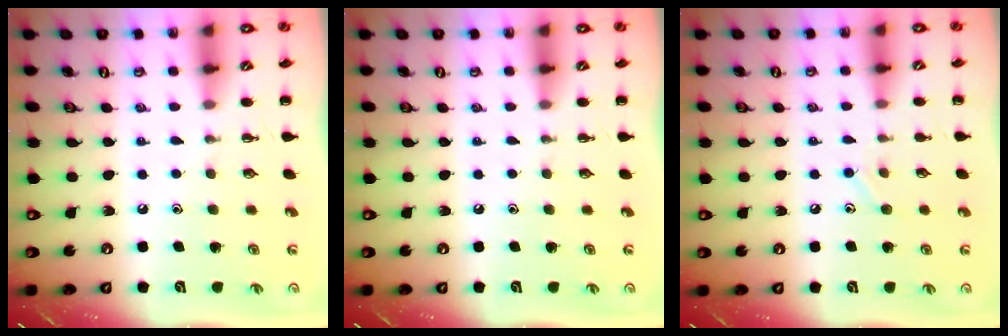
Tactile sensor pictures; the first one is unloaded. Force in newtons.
{"total": 0.0}
{"total": 7.0, "press": 6.7, "slide": 2.0}